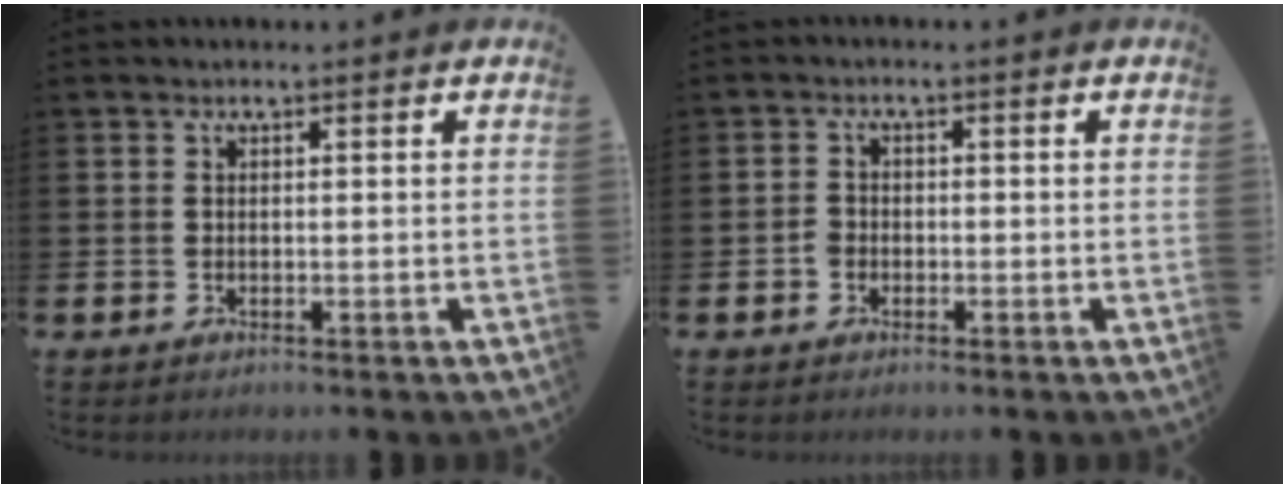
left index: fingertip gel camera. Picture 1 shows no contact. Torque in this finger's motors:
{"motor_torque": [-0.04, 0.02, 0.00, 0.01]}